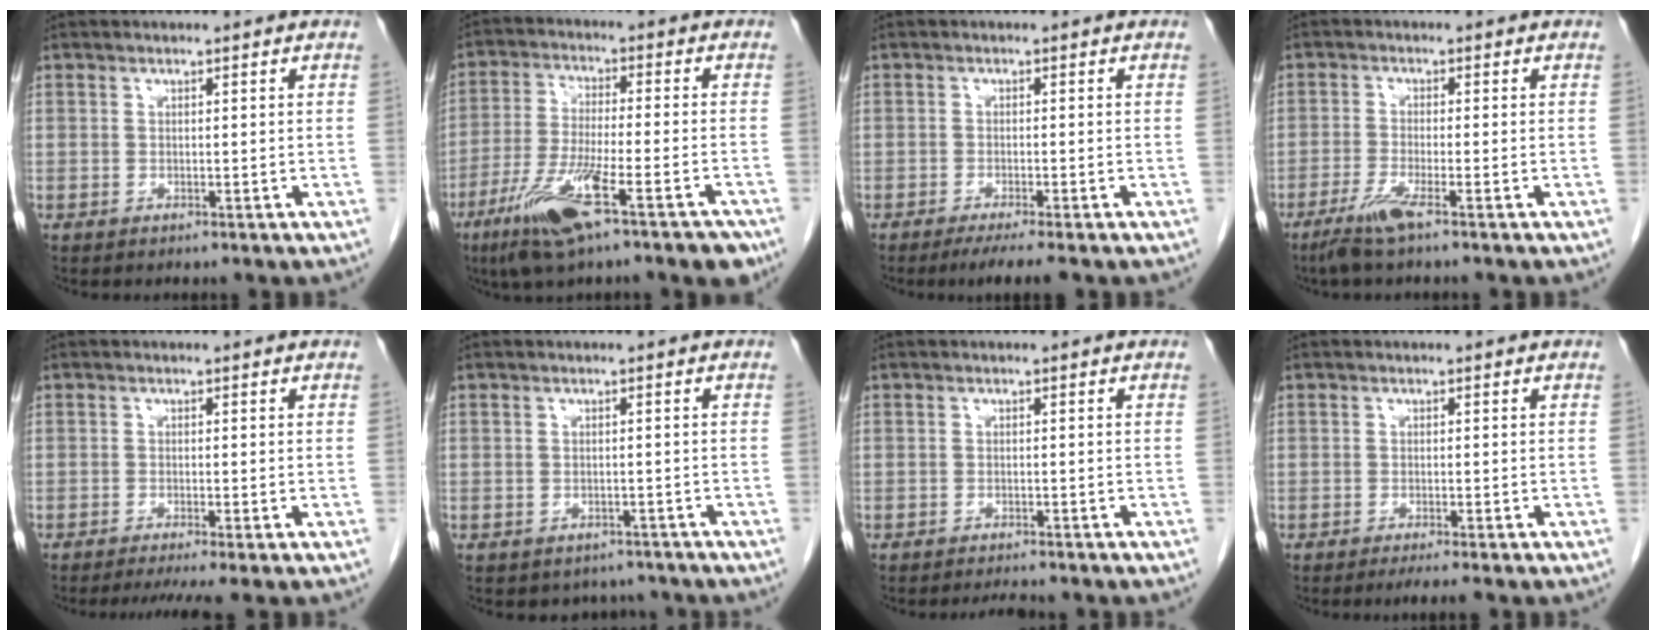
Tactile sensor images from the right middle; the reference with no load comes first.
{"total": 14.6, "force": [-8.4, 2.0, 11.8], "torque": [-0.204, -0.024, -0.142]}
{"total": 4.4, "force": [-3.3, -0.3, 2.9], "torque": [-0.042, -0.012, -0.052]}
{"total": 3.9, "force": [-2.7, -0.3, 2.9], "torque": [-0.065, -0.011, -0.058]}
{"total": 4.5, "force": [-3.3, -0.2, 3.0], "torque": [-0.047, -0.015, -0.054]}
{"total": 3.3, "force": [-2.9, 1.7, 0.0], "torque": [0.001, 0.007, -0.036]}
{"total": 1.8, "force": [-1.7, -0.1, 0.5], "torque": [-0.014, -0.008, -0.024]}
{"total": 2.4, "force": [-1.8, -0.4, 1.5], "torque": [-0.026, -0.007, -0.030]}